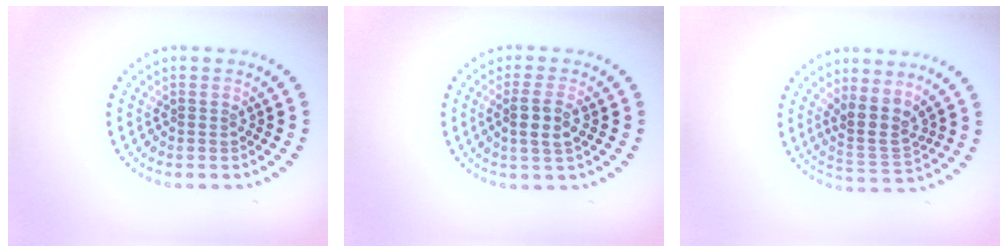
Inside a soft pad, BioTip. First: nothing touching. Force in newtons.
{"total": 2.5, "press": 2.4, "slide": 0.9}
{"total": 3.2, "press": 2.5, "slide": 2.1}